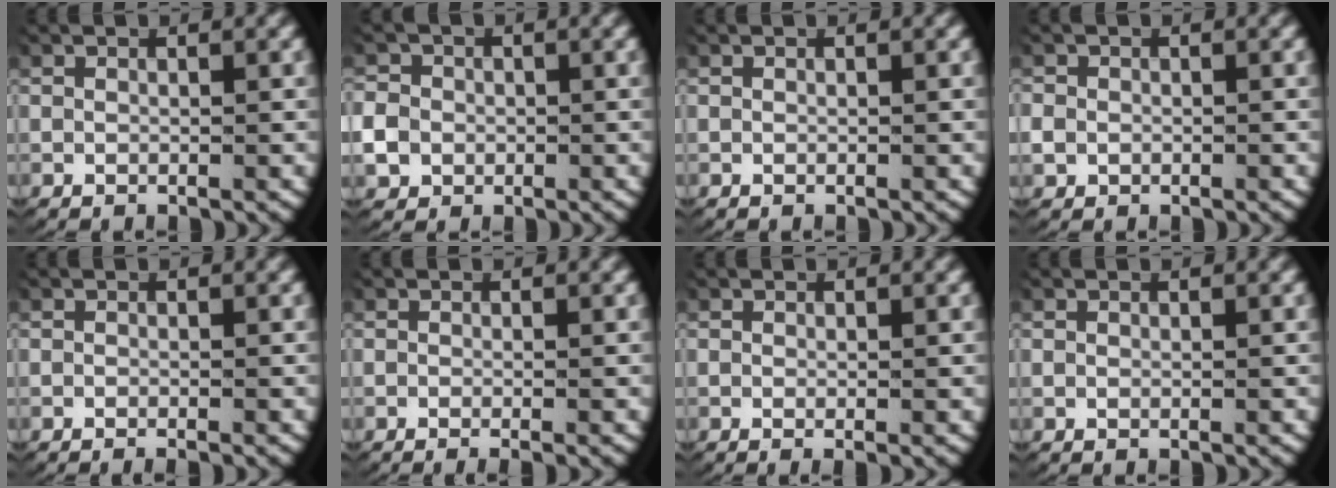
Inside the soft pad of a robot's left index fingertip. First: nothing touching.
{"total": 3.7, "force": [-0.6, 3.5, 1.2], "torque": [-0.039, -0.006, -0.013]}
{"total": 0.0}
{"total": 1.7, "force": [-0.4, 1.5, 0.5], "torque": [-0.028, -0.006, -0.005]}
{"total": 0.9, "force": [-0.7, 0.1, 0.4], "torque": [-0.004, 0.003, -0.015]}
{"total": 1.1, "force": [-0.8, 0.1, 0.8], "torque": [-0.009, 0.000, -0.014]}
{"total": 0.7, "force": [-0.2, 0.0, 0.7], "torque": [-0.013, -0.005, -0.002]}
{"total": 0.0}